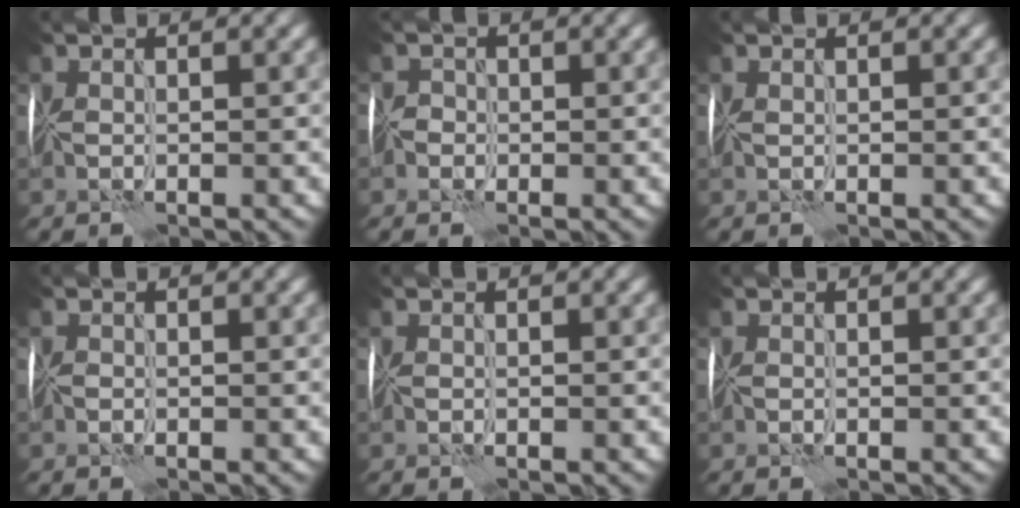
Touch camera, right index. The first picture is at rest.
{"total": 1.3, "force": [-0.9, 0.9, -0.4], "torque": [0.008, 0.005, -0.022]}
{"total": 0.0}
{"total": 0.0}
{"total": 0.0}
{"total": 0.0}